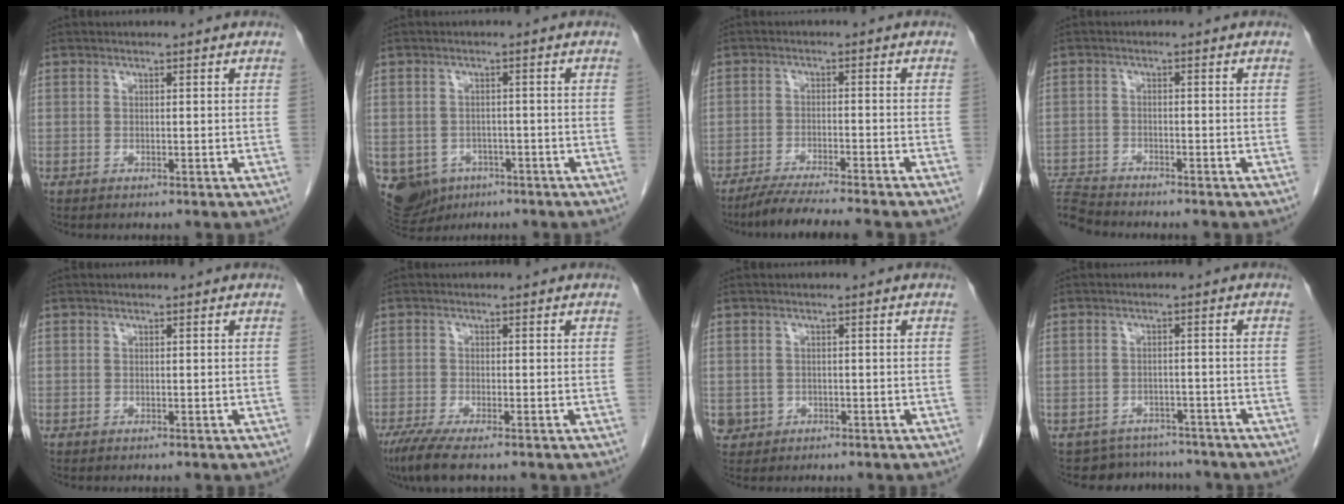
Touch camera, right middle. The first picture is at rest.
{"total": 11.4, "force": [-5.6, 9.2, 3.7], "torque": [-0.102, -0.001, -0.069]}
{"total": 8.4, "force": [-7.2, -1.1, 4.2], "torque": [-0.055, -0.026, -0.118]}
{"total": 6.0, "force": [-6.0, -0.2, 0.7], "torque": [-0.014, -0.010, -0.110]}
{"total": 0.0}
{"total": 5.6, "force": [-3.9, 0.7, 3.9], "torque": [-0.072, -0.016, -0.067]}
{"total": 2.3, "force": [-0.6, 2.2, 0.3], "torque": [-0.002, 0.006, -0.004]}
{"total": 6.8, "force": [-6.3, 2.6, -0.4], "torque": [0.010, 0.021, -0.077]}